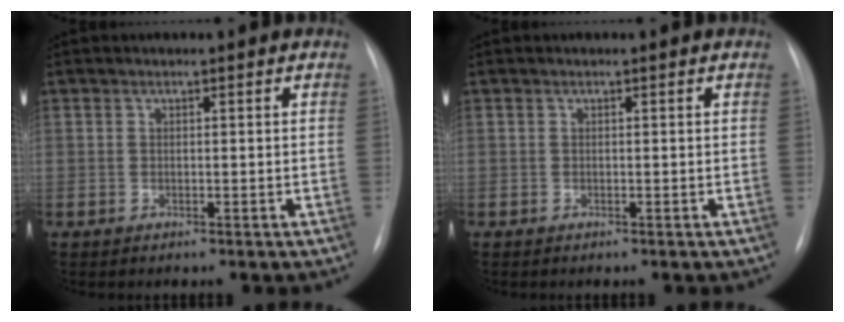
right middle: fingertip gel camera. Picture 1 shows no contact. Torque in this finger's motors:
{"motor_torque": [-0.48, -0.35, -0.03, -0.01]}